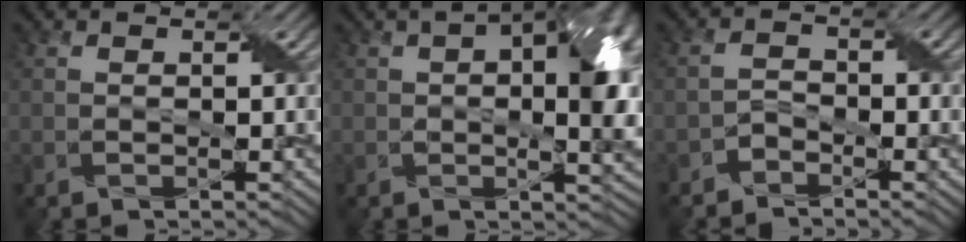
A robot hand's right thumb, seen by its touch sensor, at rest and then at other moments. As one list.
[{"total": 11.9, "force": [1.7, 6.0, 10.2], "torque": [-0.135, -0.001, 0.033]}, {"total": 2.0, "force": [-1.7, 0.8, 0.6], "torque": [-0.016, 0.009, -0.039]}]